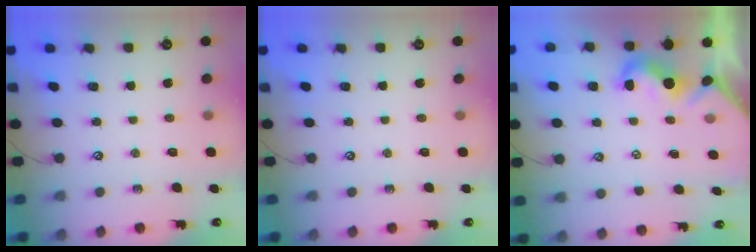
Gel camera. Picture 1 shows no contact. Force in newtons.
{"total": 0.0}
{"total": 1.9, "press": 1.8, "slide": 0.6}